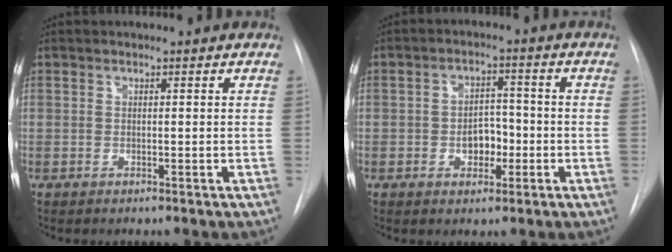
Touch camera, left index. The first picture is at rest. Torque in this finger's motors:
{"motor_torque": [0.44, 0.09, 0.09, 0.03]}